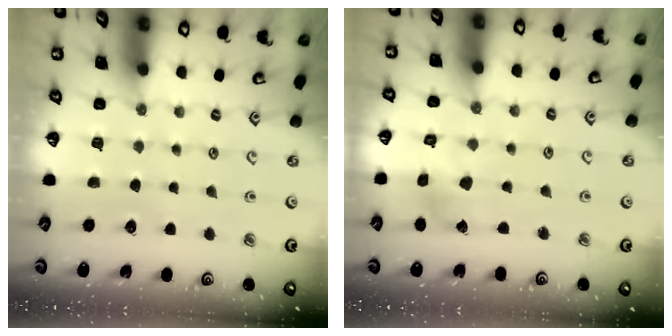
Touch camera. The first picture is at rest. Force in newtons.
{"total": 2.8, "press": 2.8, "slide": 0.5}